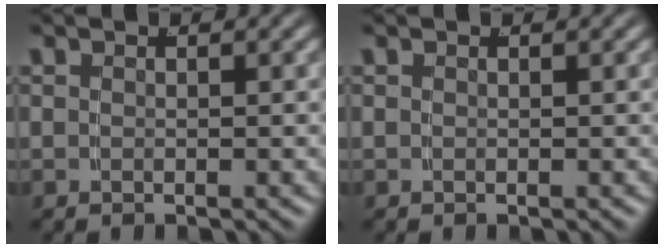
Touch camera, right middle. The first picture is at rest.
{"total": 0.0}